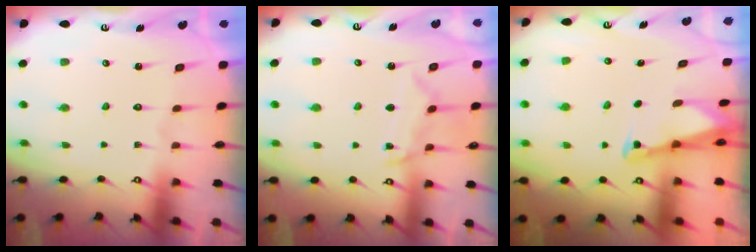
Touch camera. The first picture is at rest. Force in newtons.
{"total": 8.7, "press": 8.6, "slide": 0.9}
{"total": 2.1, "press": 2.1, "slide": 0.3}